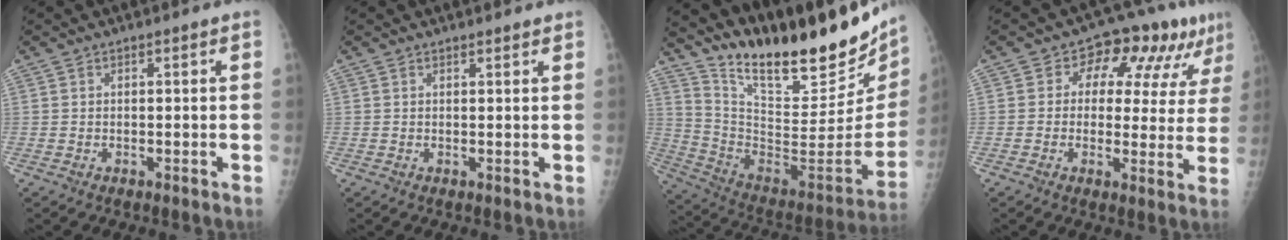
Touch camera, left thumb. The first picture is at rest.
{"total": 1.4, "force": [1.3, 0.4, 0.4], "torque": [0.000, -0.004, 0.017]}
{"total": 31.0, "force": [23.7, 8.9, 17.9], "torque": [-0.255, -0.126, 0.363]}
{"total": 12.0, "force": [5.8, 7.0, 7.7], "torque": [-0.057, -0.001, 0.071]}